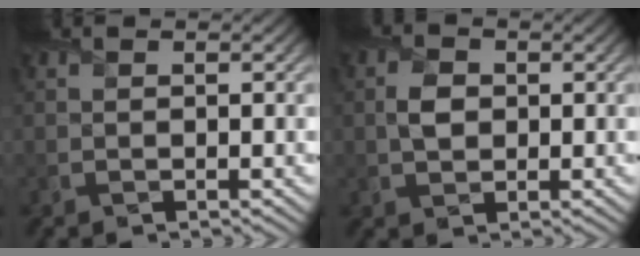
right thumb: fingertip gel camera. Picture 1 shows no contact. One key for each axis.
{"total": 2.8, "fx": 0.3, "fy": 2.1, "fz": 1.8, "tx": -0.044, "ty": 0.001, "tz": 0.002}